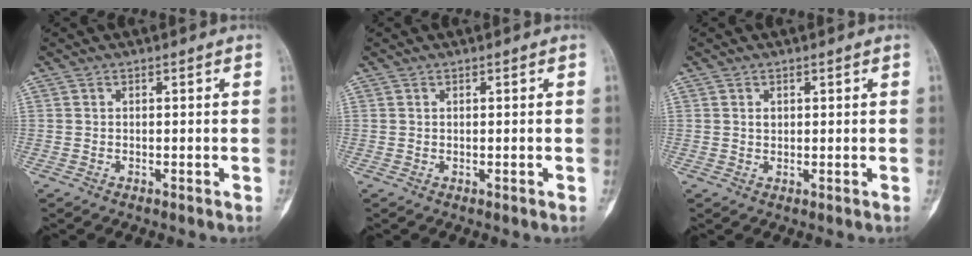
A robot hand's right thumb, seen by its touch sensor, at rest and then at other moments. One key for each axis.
{"total": 0.0}
{"total": 1.2, "fx": 0.4, "fy": 0.9, "fz": 0.6, "tx": 0.001, "ty": 0.004, "tz": 0.007}